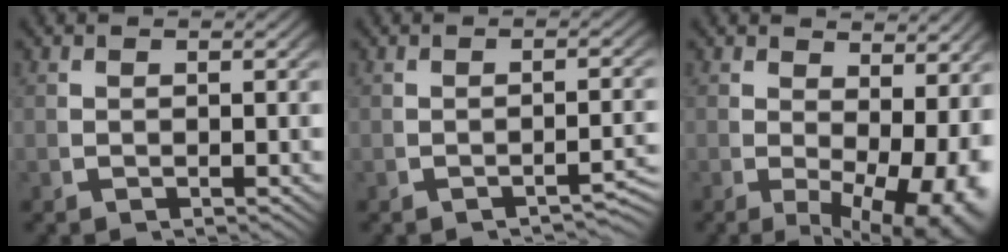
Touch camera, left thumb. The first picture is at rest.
{"total": 2.5, "force": [-2.1, 0.4, 1.3], "torque": [-0.021, 0.002, -0.031]}
{"total": 7.8, "force": [-0.8, 4.5, 6.3], "torque": [-0.093, -0.040, 0.007]}